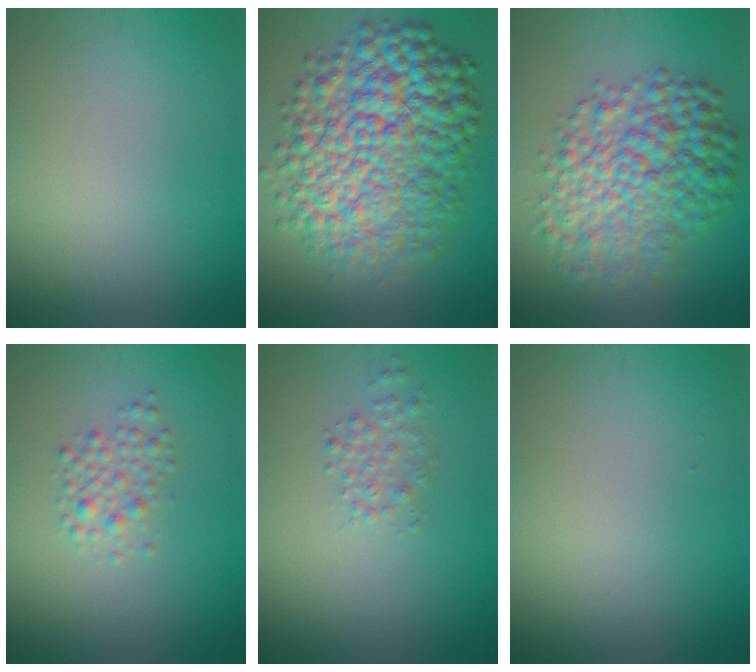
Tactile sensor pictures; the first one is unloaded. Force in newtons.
{"total": 12.7, "press": 12.7, "slide": 0.1}
{"total": 8.4, "press": 8.4, "slide": 0.1}
{"total": 2.1, "press": 2.1, "slide": 0.0}
{"total": 1.6, "press": 1.6, "slide": 0.0}
{"total": 0.0}